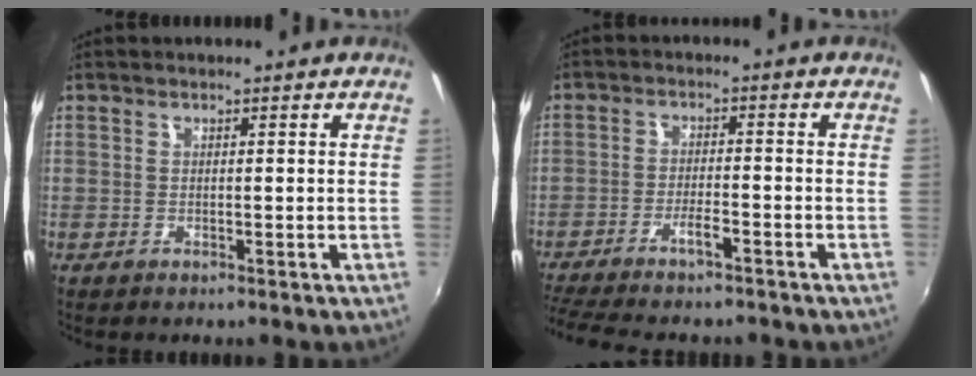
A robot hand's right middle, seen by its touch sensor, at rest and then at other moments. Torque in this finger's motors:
{"motor_torque": [1.09, -1.05, 0.25, 0.08]}